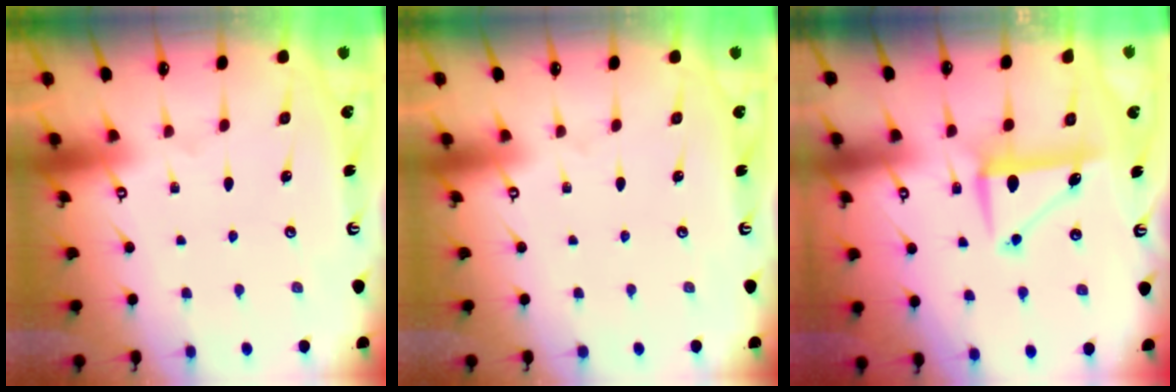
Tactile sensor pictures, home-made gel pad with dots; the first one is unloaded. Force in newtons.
{"total": 0.0}
{"total": 8.3, "press": 8.2, "slide": 0.3}